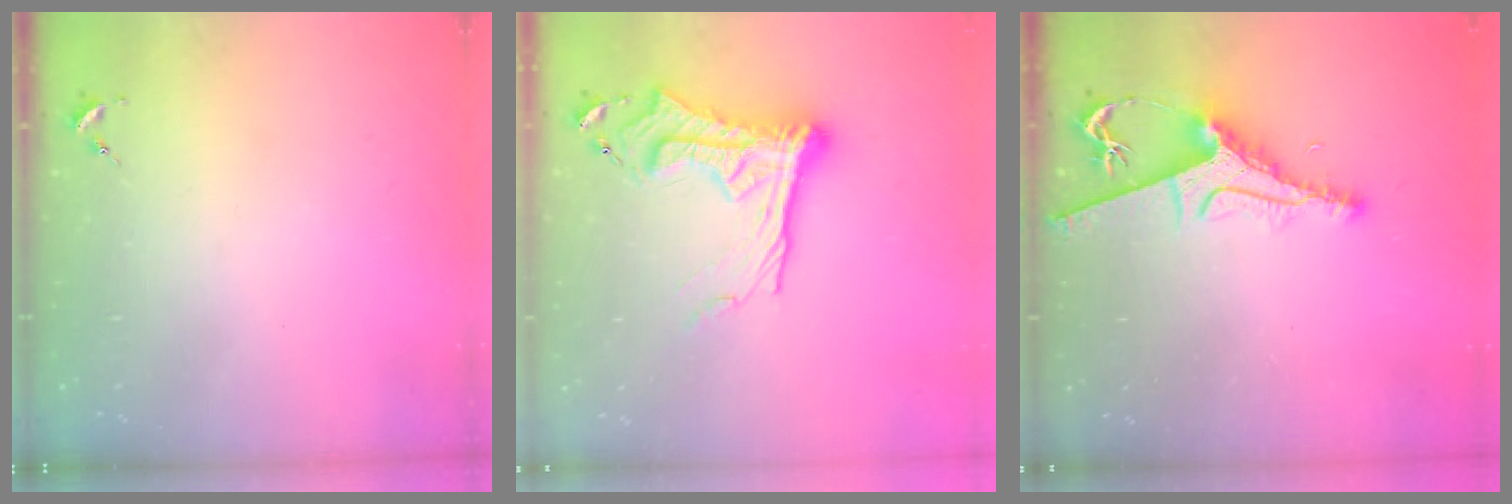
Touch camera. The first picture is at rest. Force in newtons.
{"total": 19.7, "press": 19.6, "slide": 1.9}
{"total": 9.2, "press": 9.1, "slide": 1.2}